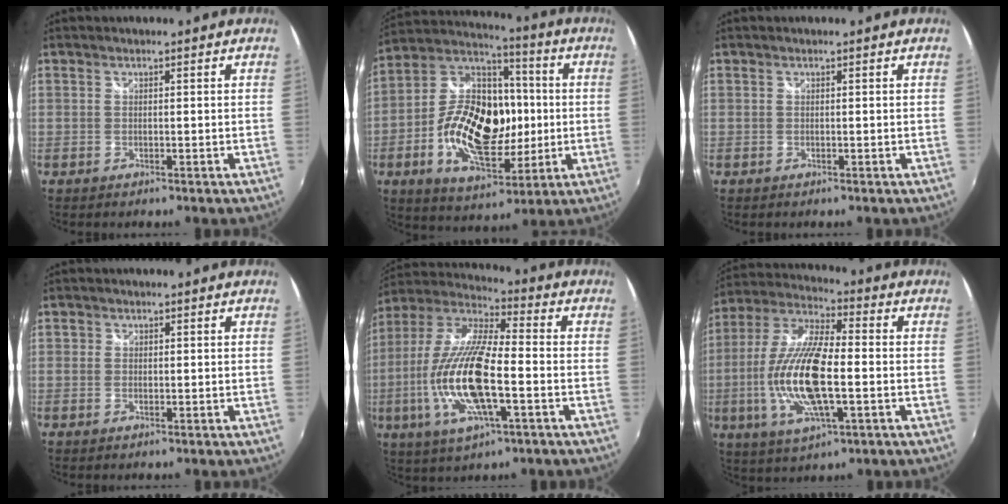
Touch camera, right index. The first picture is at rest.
{"total": 20.5, "force": [-2.7, 12.0, 16.3], "torque": [-0.317, 0.019, -0.040]}
{"total": 0.0}
{"total": 0.7, "force": [0.0, 0.7, 0.1], "torque": [-0.002, -0.001, -0.003]}
{"total": 19.7, "force": [-4.8, 5.7, 18.2], "torque": [-0.372, -0.016, -0.097]}
{"total": 17.7, "force": [-3.0, 5.6, 16.5], "torque": [-0.338, -0.007, -0.059]}